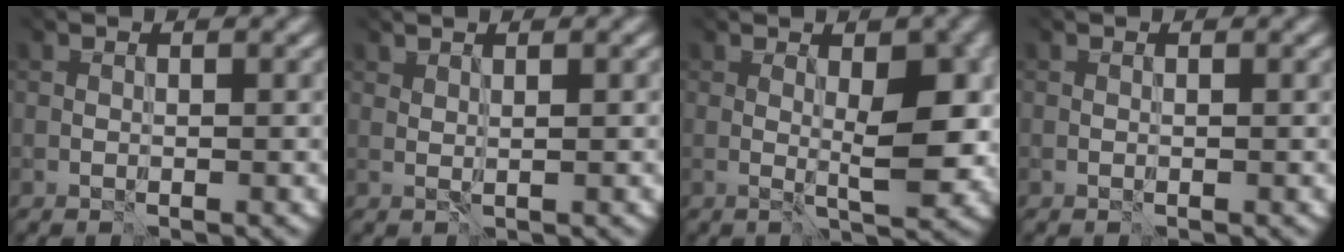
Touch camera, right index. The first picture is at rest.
{"total": 2.9, "force": [2.4, 1.0, 1.3], "torque": [-0.025, 0.016, 0.041]}
{"total": 4.6, "force": [-0.7, 1.1, 4.4], "torque": [-0.054, 0.000, 0.002]}
{"total": 0.0}